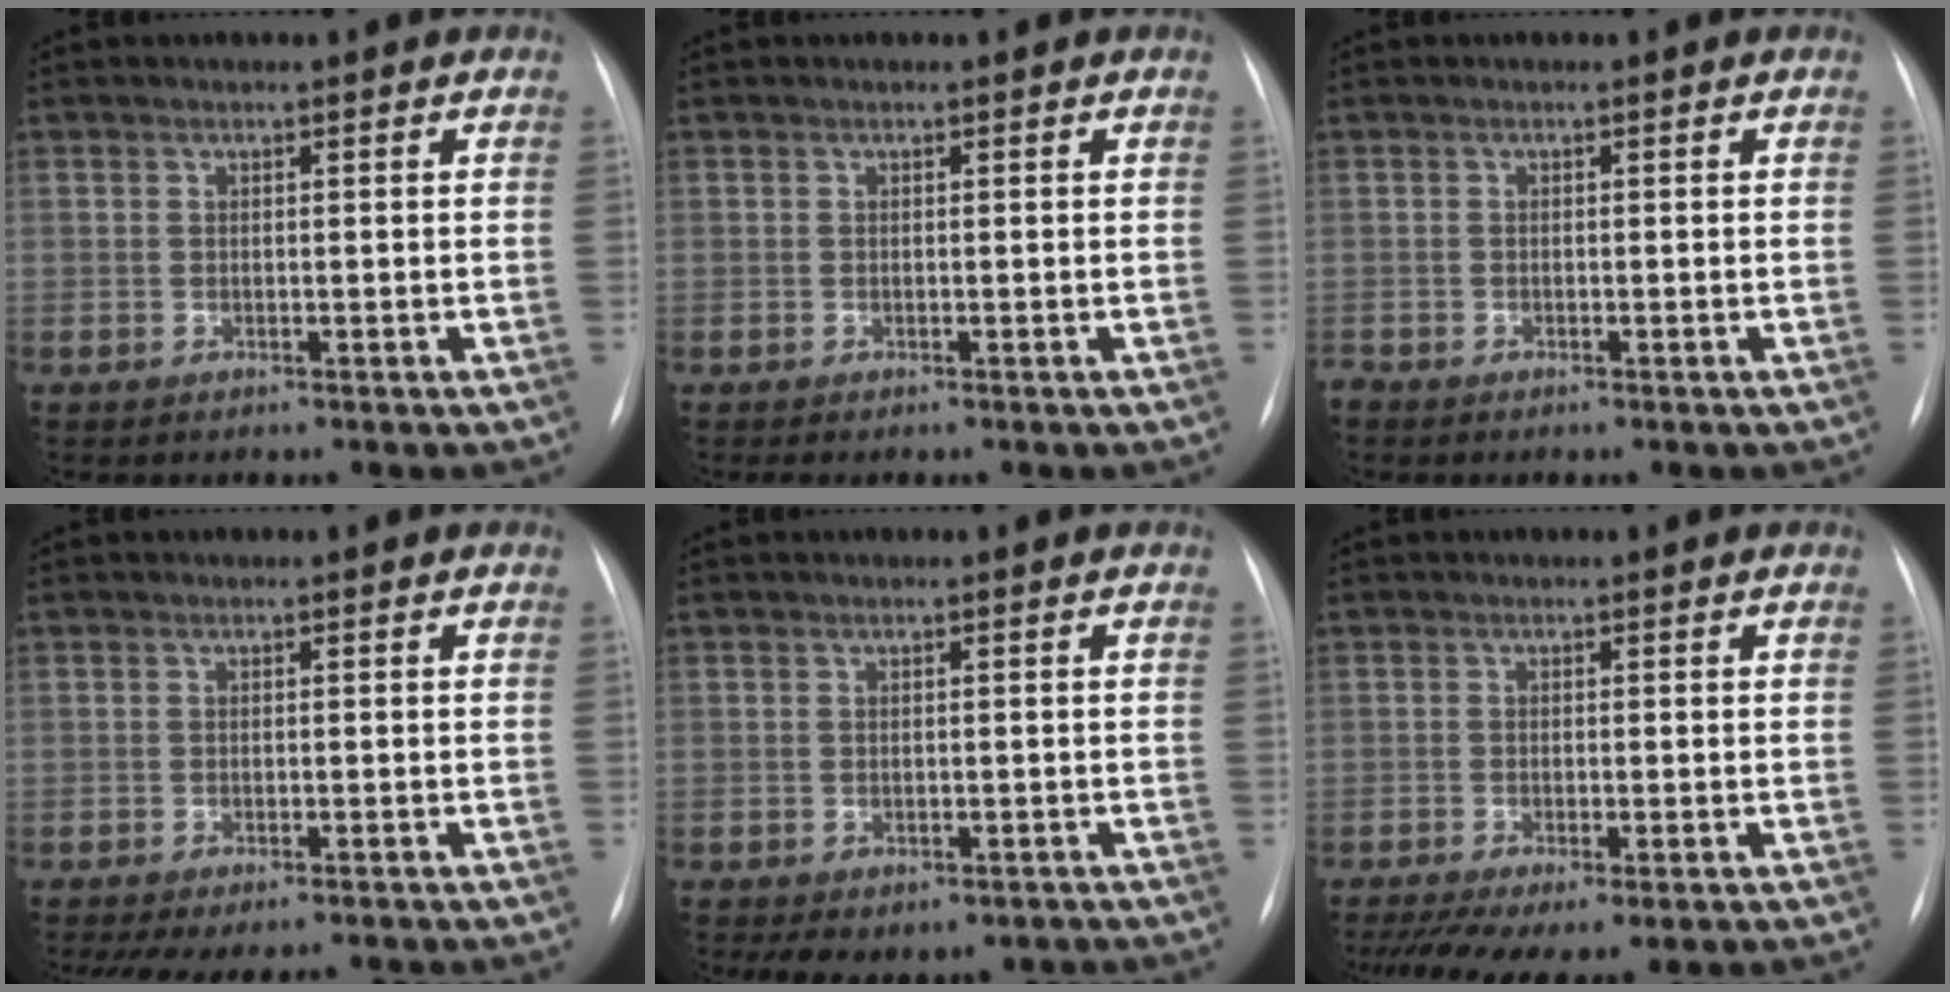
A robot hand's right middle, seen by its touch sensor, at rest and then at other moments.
{"total": 0.0}
{"total": 0.7, "force": [-0.6, 0.3, 0.2], "torque": [-0.003, -0.002, -0.012]}
{"total": 8.5, "force": [-7.5, 1.6, 3.5], "torque": [-0.045, -0.004, -0.099]}
{"total": 6.1, "force": [-4.2, 3.6, 2.7], "torque": [-0.028, 0.013, -0.047]}
{"total": 8.3, "force": [-5.4, 2.3, 5.8], "torque": [-0.098, -0.017, -0.085]}